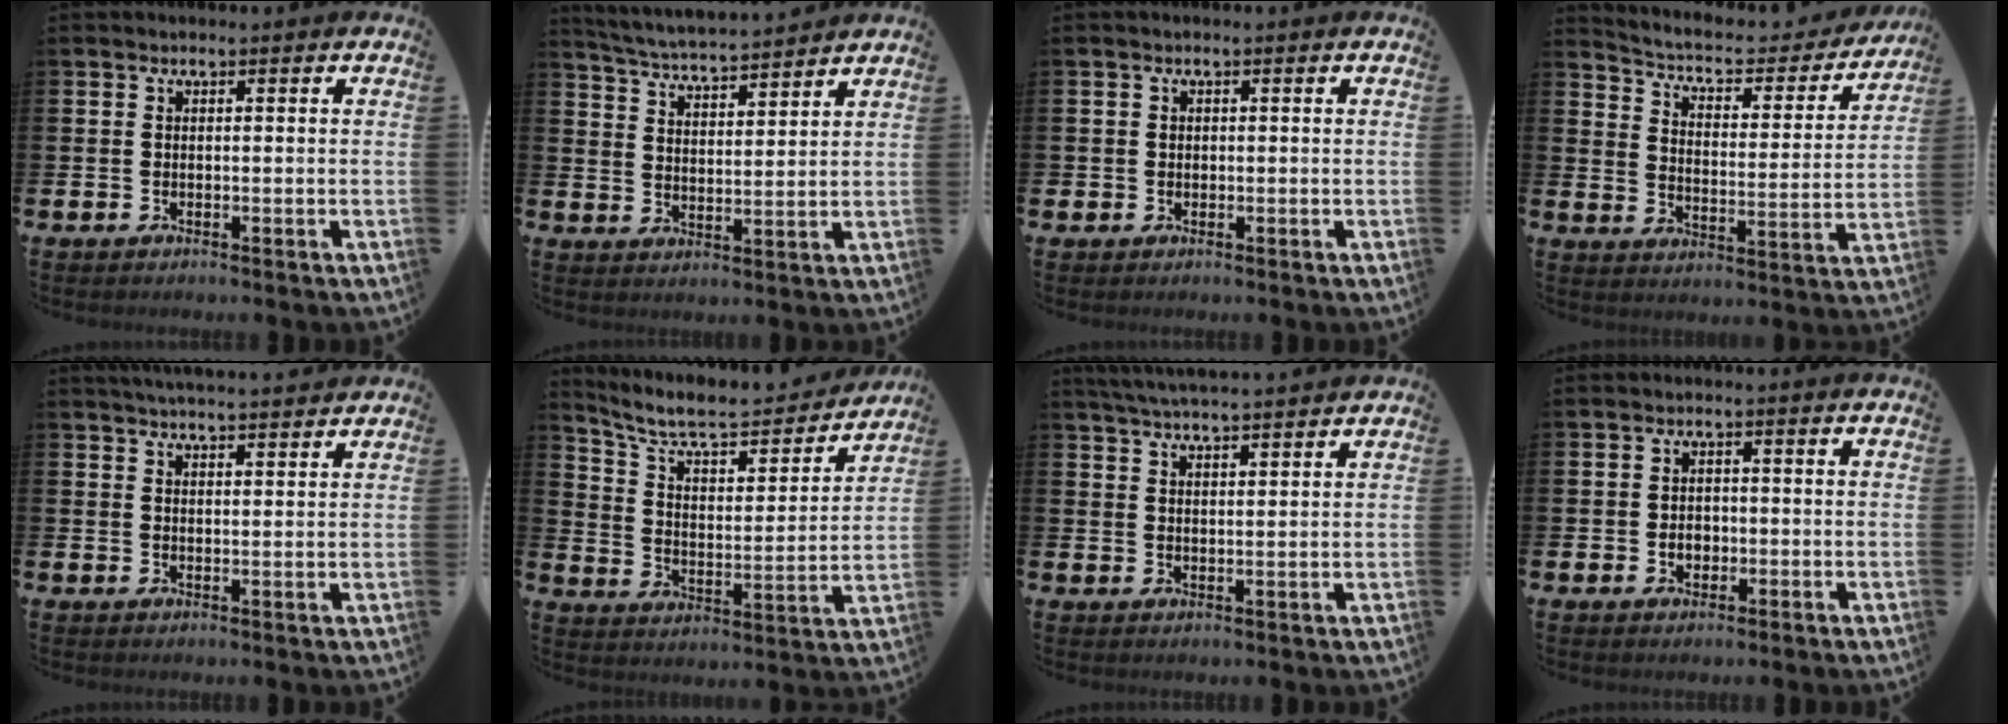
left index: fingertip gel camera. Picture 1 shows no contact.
{"total": 5.0, "force": [5.0, 0.0, 0.6], "torque": [-0.036, -0.035, 0.087]}
{"total": 0.8, "force": [0.2, 0.8, 0.1], "torque": [0.010, 0.000, -0.001]}
{"total": 5.3, "force": [4.7, 1.8, 1.6], "torque": [-0.054, -0.037, 0.070]}
{"total": 3.7, "force": [3.7, -0.3, 0.2], "torque": [-0.013, -0.017, 0.067]}
{"total": 8.7, "force": [7.5, 2.6, 3.6], "torque": [-0.100, -0.049, 0.127]}
{"total": 4.5, "force": [4.4, -0.2, 0.8], "torque": [-0.028, -0.020, 0.080]}
{"total": 2.1, "force": [-0.3, 1.7, 1.2], "torque": [-0.003, -0.002, -0.014]}